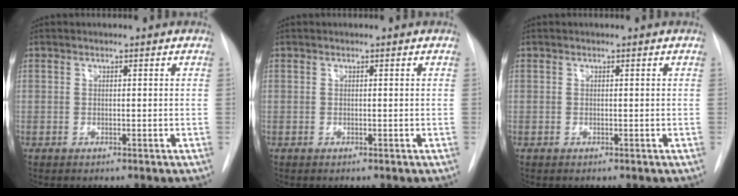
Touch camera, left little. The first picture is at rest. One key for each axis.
{"total": 0.0}
{"total": 0.0}